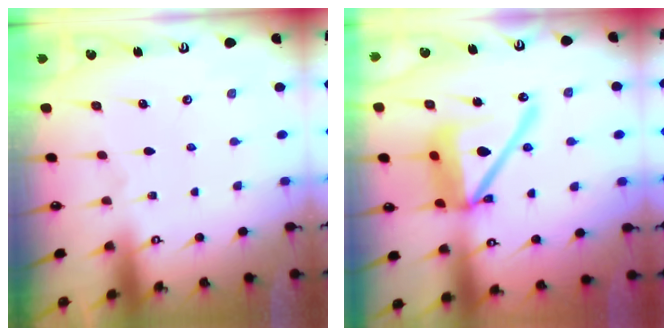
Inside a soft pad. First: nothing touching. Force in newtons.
{"total": 16.6, "press": 16.5, "slide": 1.8}